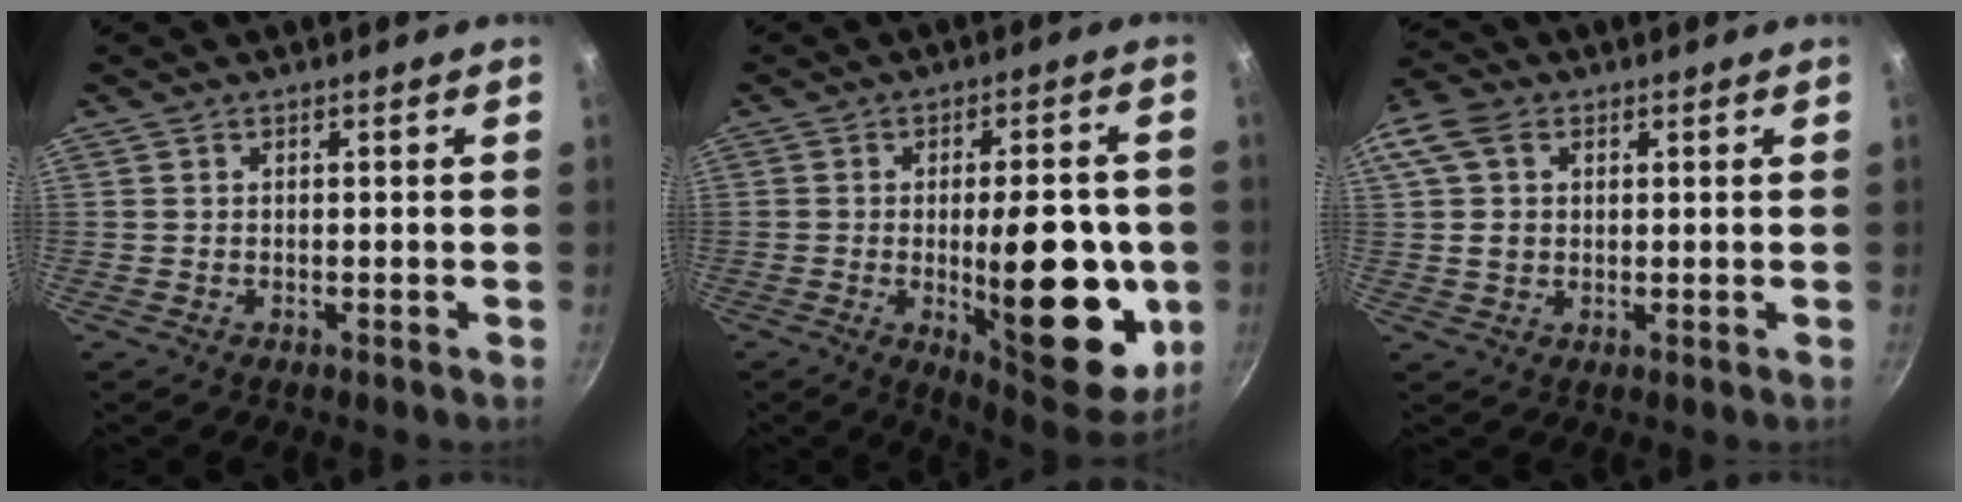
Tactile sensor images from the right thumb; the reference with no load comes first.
{"total": 21.6, "force": [-3.3, 8.7, 19.5], "torque": [-0.211, -0.004, -0.033]}
{"total": 11.4, "force": [3.3, 8.7, 6.5], "torque": [-0.141, 0.015, 0.053]}